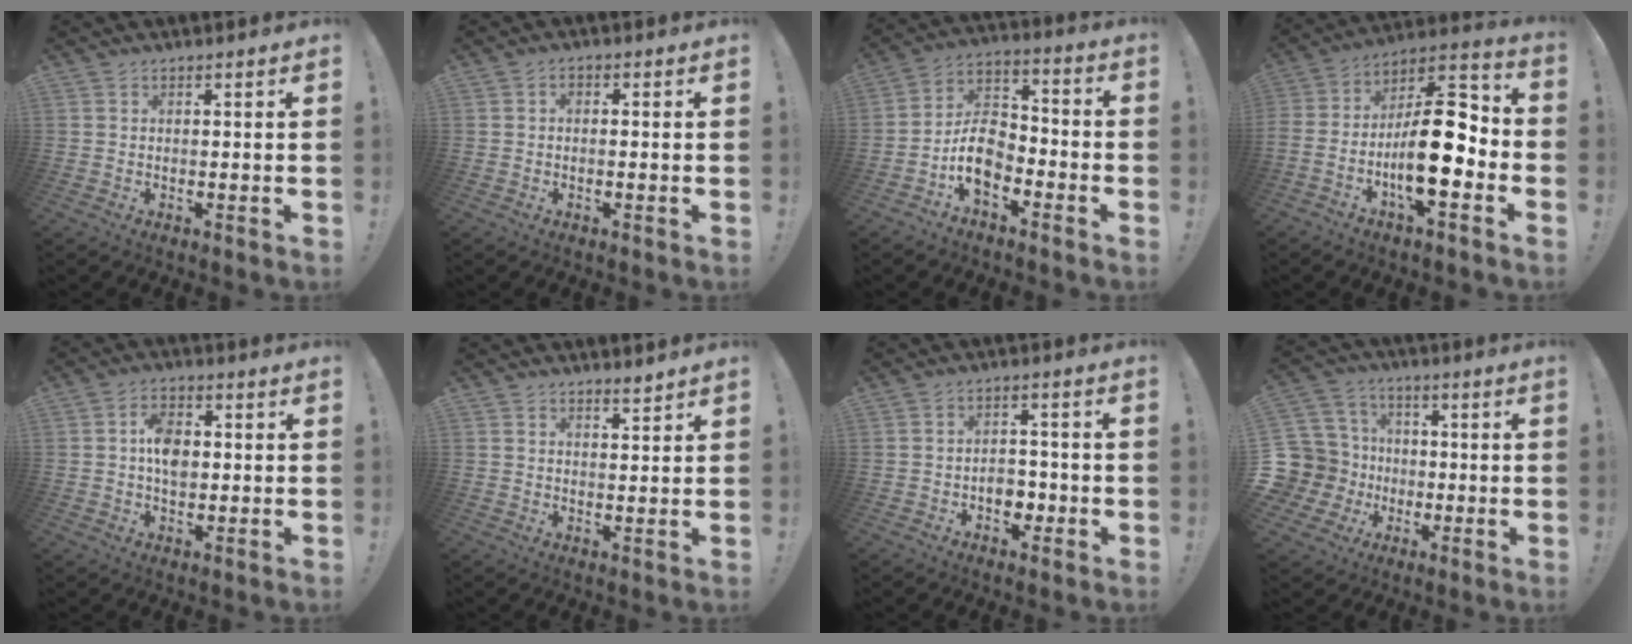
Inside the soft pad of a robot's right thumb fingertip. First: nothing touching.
{"total": 1.4, "force": [-0.9, 0.6, 0.9], "torque": [-0.018, 0.007, -0.015]}
{"total": 11.3, "force": [-5.3, 7.6, 6.6], "torque": [-0.123, 0.034, -0.092]}
{"total": 18.8, "force": [-5.2, 7.0, 16.6], "torque": [-0.287, 0.023, -0.084]}
{"total": 8.1, "force": [0.3, 5.4, 6.0], "torque": [-0.099, 0.010, 0.007]}
{"total": 2.7, "force": [2.5, 0.4, 0.8], "torque": [-0.005, -0.020, 0.043]}
{"total": 5.8, "force": [-2.0, 4.5, 3.1], "torque": [-0.039, 0.011, -0.033]}
{"total": 14.7, "force": [-1.5, 13.4, 5.8], "torque": [-0.130, 0.013, -0.006]}